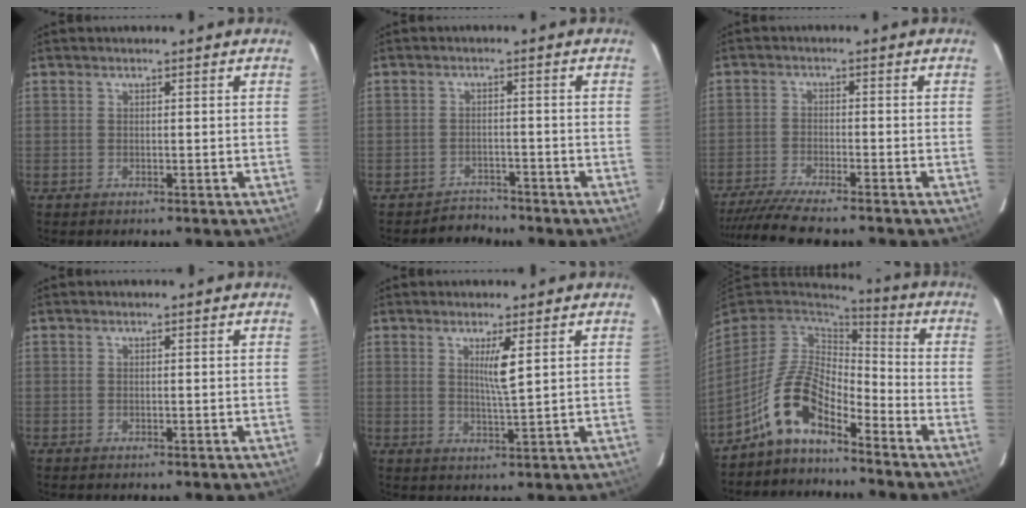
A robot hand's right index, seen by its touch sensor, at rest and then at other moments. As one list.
[{"total": 2.8, "force": [-2.6, 0.8, -1.0], "torque": [0.018, -0.004, -0.041]}, {"total": 11.1, "force": [-9.8, 0.4, 5.2], "torque": [-0.078, -0.021, -0.154]}, {"total": 0.0}, {"total": 3.8, "force": [1.3, -0.5, 3.5], "torque": [-0.065, -0.010, 0.025]}, {"total": 10.1, "force": [-6.6, 3.5, 6.8], "torque": [-0.151, 0.023, -0.130]}]